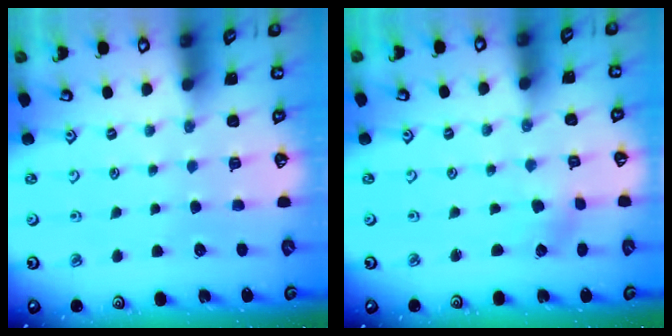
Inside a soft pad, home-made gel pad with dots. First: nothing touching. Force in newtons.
{"total": 0.0}